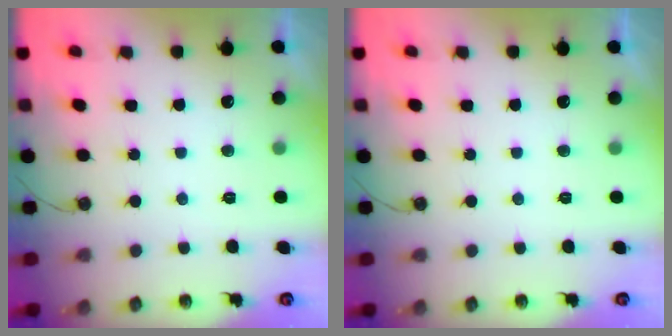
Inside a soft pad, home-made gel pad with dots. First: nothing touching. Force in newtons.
{"total": 0.0}